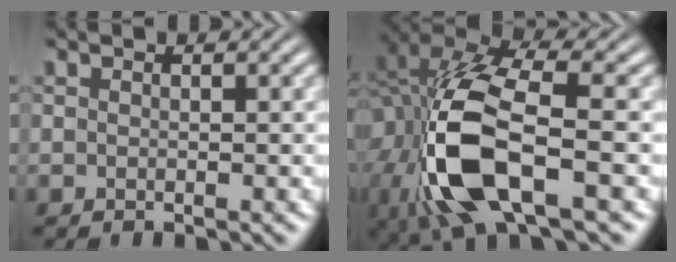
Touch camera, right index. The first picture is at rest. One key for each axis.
{"total": 12.7, "fx": -1.4, "fy": 7.2, "fz": 10.4, "tx": -0.252, "ty": -0.043, "tz": 0.001}